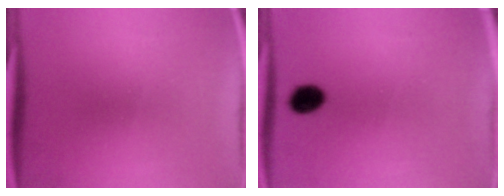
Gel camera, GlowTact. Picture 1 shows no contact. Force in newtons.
{"total": 4.6}